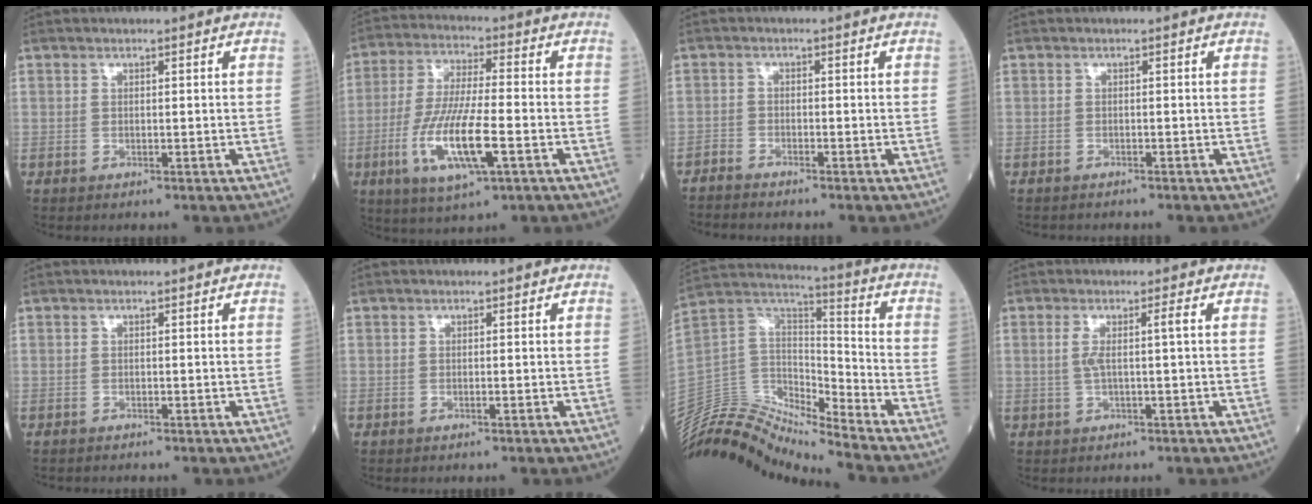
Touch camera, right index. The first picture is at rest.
{"total": 12.5, "force": [-4.0, 1.9, 11.7], "torque": [-0.236, -0.017, -0.074]}
{"total": 2.6, "force": [-2.5, -0.2, 0.3], "torque": [0.001, -0.006, -0.048]}
{"total": 2.0, "force": [-1.8, 0.4, 0.5], "torque": [-0.013, -0.003, -0.025]}
{"total": 0.9, "force": [-0.8, 0.1, 0.2], "torque": [-0.005, -0.002, -0.013]}
{"total": 0.0}
{"total": 15.4, "force": [-14.9, 1.8, 3.6], "torque": [-0.072, 0.076, -0.277]}
{"total": 2.8, "force": [0.2, -0.3, 2.7], "torque": [-0.057, 0.006, 0.005]}